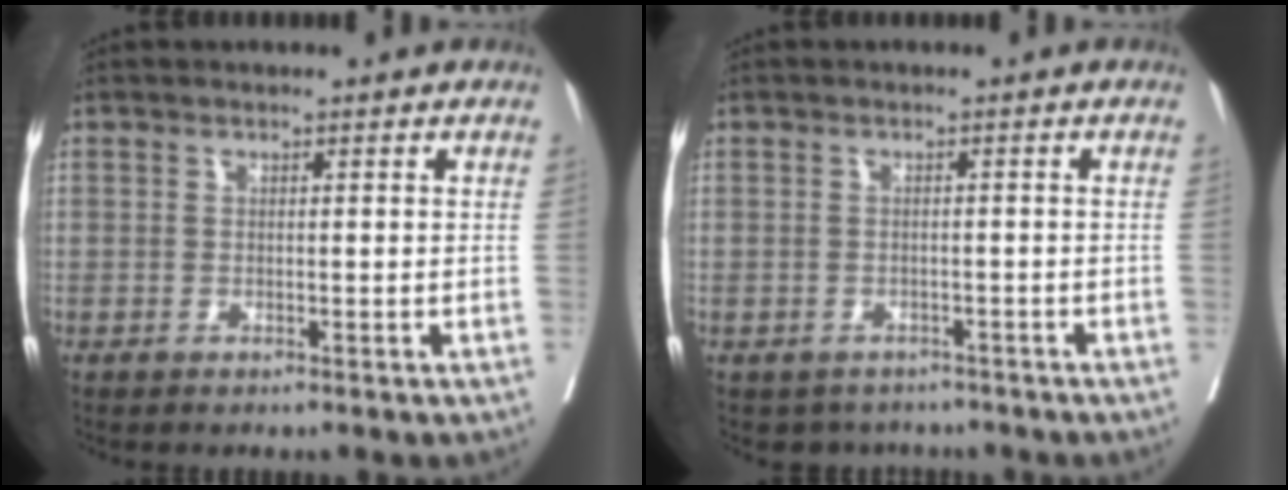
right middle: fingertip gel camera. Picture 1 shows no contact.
{"total": 3.9, "force": [-3.2, 2.1, 0.0], "torque": [0.006, 0.008, -0.042]}